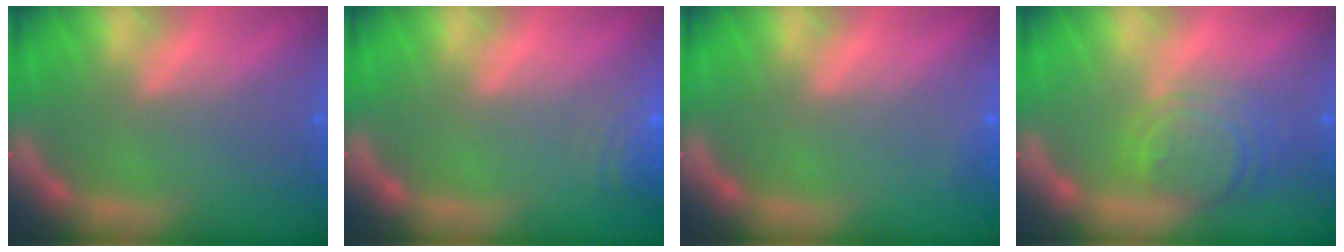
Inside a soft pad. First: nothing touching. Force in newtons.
{"total": 4.5}
{"total": 0.9}
{"total": 5.6}